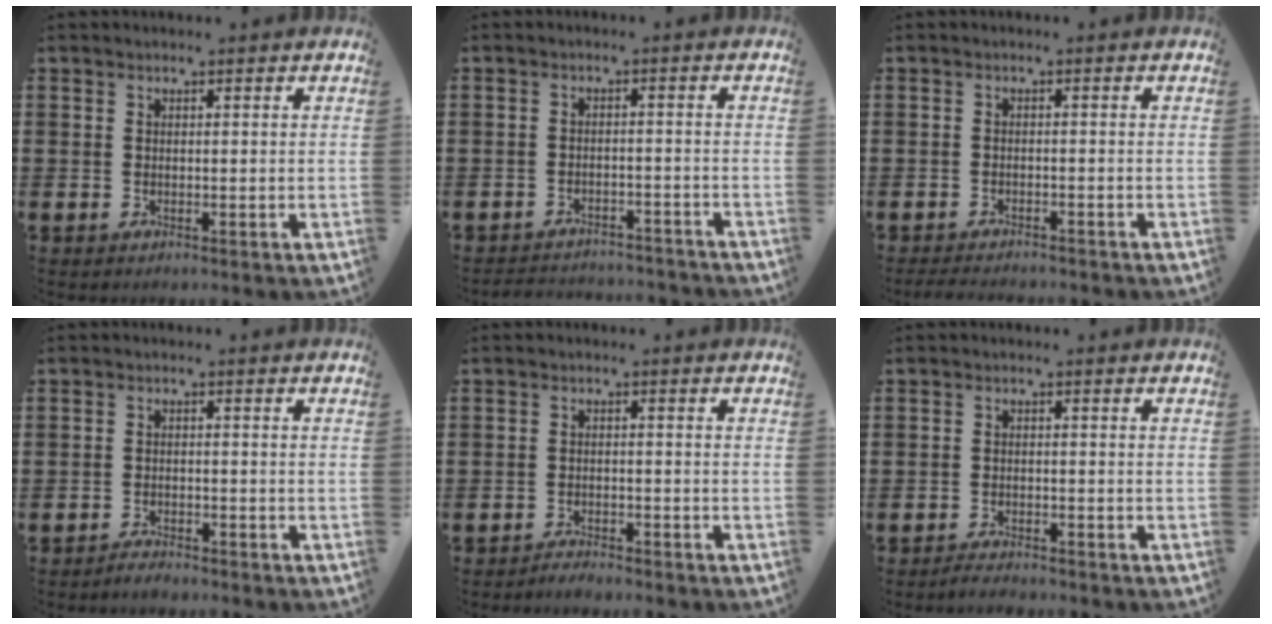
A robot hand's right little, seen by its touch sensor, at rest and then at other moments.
{"total": 2.3, "force": [-2.3, 0.1, -0.3], "torque": [-0.002, 0.003, -0.052]}
{"total": 1.5, "force": [-1.5, 0.1, 0.2], "torque": [-0.006, 0.002, -0.031]}
{"total": 1.5, "force": [-1.5, 0.1, 0.0], "torque": [-0.004, 0.003, -0.030]}
{"total": 1.7, "force": [-1.7, 0.0, -0.1], "torque": [-0.003, 0.004, -0.035]}
{"total": 1.5, "force": [-1.5, 0.0, 0.0], "torque": [-0.004, 0.003, -0.031]}